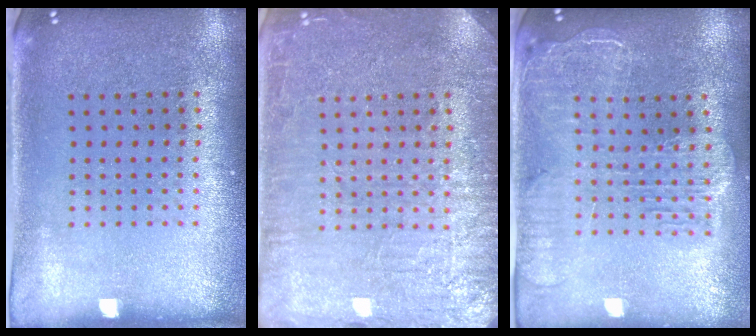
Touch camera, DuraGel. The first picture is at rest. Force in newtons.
{"total": 5.7, "press": 5.7, "slide": 0.8}
{"total": 2.5, "press": 2.2, "slide": 1.2}